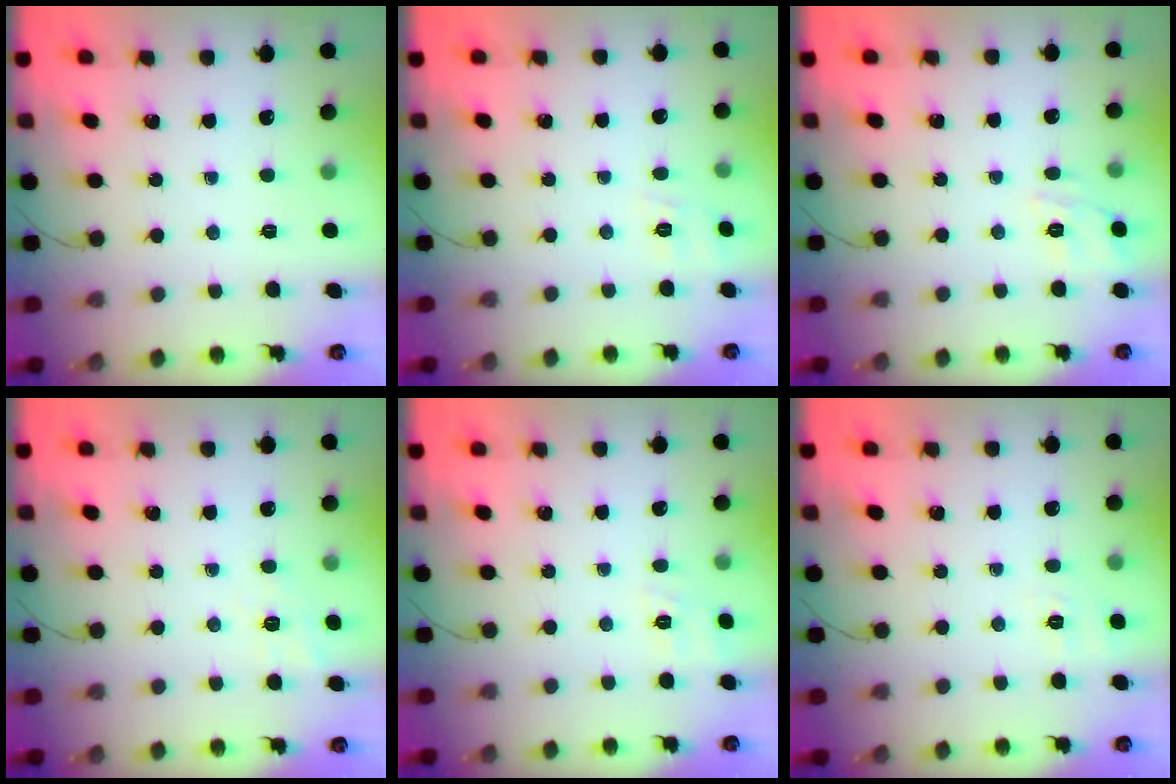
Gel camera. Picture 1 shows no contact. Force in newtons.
{"total": 6.7, "press": 6.4, "slide": 1.8}
{"total": 8.6, "press": 8.4, "slide": 1.7}
{"total": 2.3, "press": 0.9, "slide": 2.1}
{"total": 7.3, "press": 7.0, "slide": 1.9}
{"total": 2.0, "press": 0.8, "slide": 1.8}